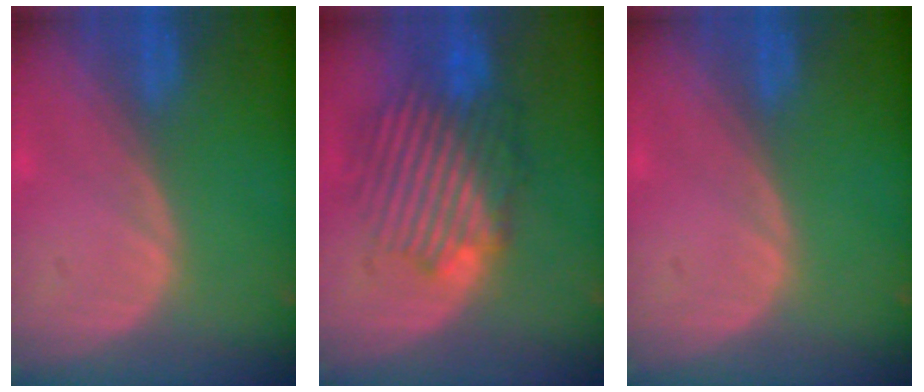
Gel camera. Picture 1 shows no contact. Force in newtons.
{"total": 8.9, "press": 8.8, "slide": 1.5}
{"total": 0.0}